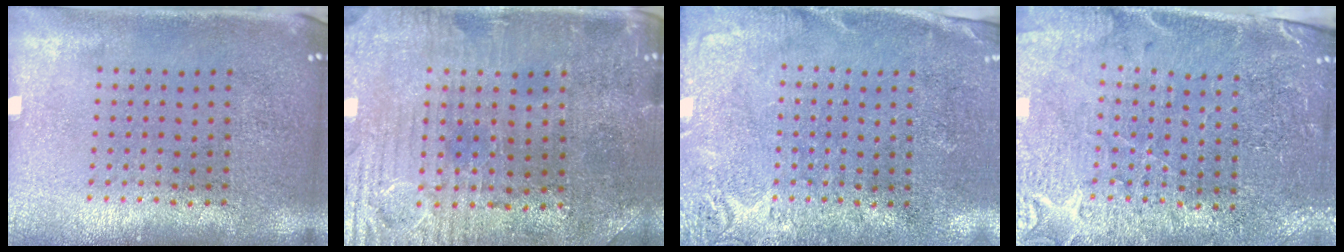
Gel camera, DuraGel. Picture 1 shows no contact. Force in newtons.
{"total": 1.7, "press": 1.7, "slide": 0.5}
{"total": 2.7, "press": 2.4, "slide": 1.3}
{"total": 3.4, "press": 3.3, "slide": 1.1}